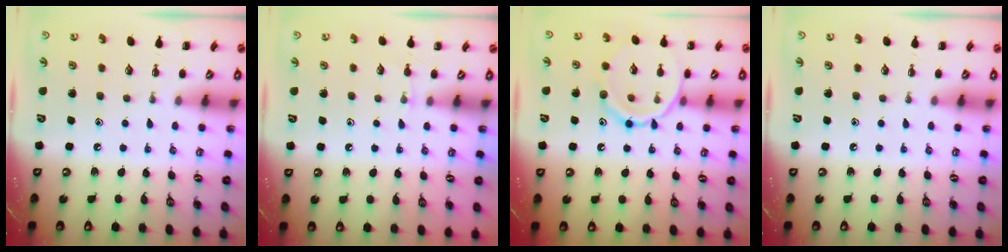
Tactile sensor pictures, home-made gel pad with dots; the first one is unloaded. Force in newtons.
{"total": 3.7, "press": 3.5, "slide": 1.3}
{"total": 13.5, "press": 13.5, "slide": 0.4}
{"total": 0.0}